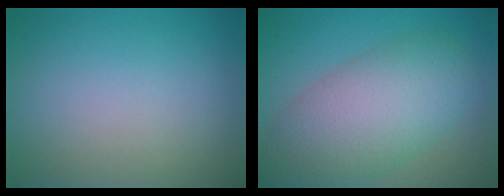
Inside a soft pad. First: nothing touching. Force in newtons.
{"total": 8.9, "press": 8.9, "slide": 0.4}